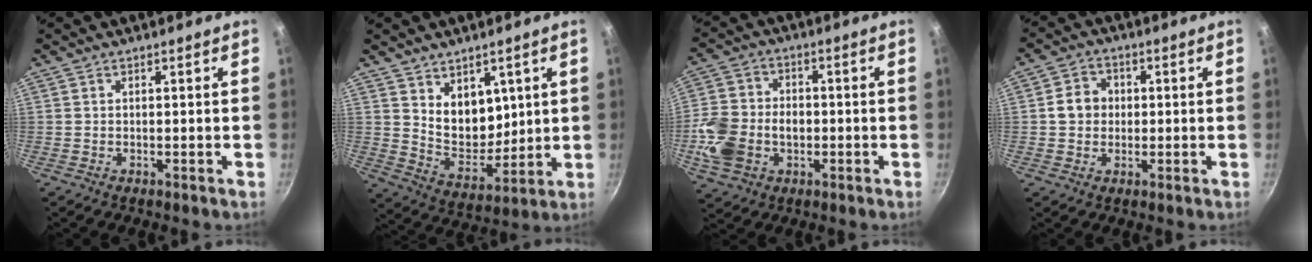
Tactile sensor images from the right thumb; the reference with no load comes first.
{"total": 9.9, "force": [4.0, 6.9, 6.0], "torque": [-0.056, -0.040, 0.089]}
{"total": 12.5, "force": [-2.3, 9.6, 7.6], "torque": [-0.135, 0.018, -0.044]}
{"total": 5.8, "force": [0.2, 5.1, 2.6], "torque": [-0.028, 0.013, -0.003]}